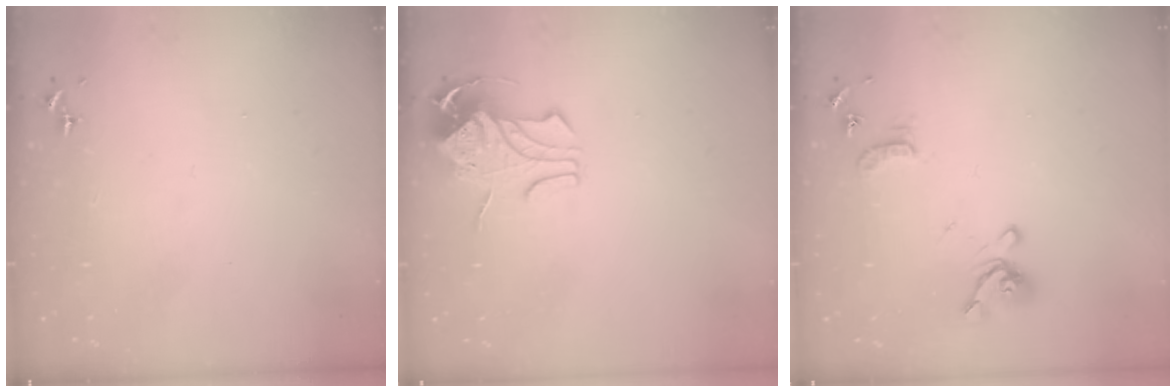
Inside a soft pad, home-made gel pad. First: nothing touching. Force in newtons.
{"total": 8.9, "press": 8.9, "slide": 0.7}
{"total": 12.8, "press": 12.7, "slide": 1.4}